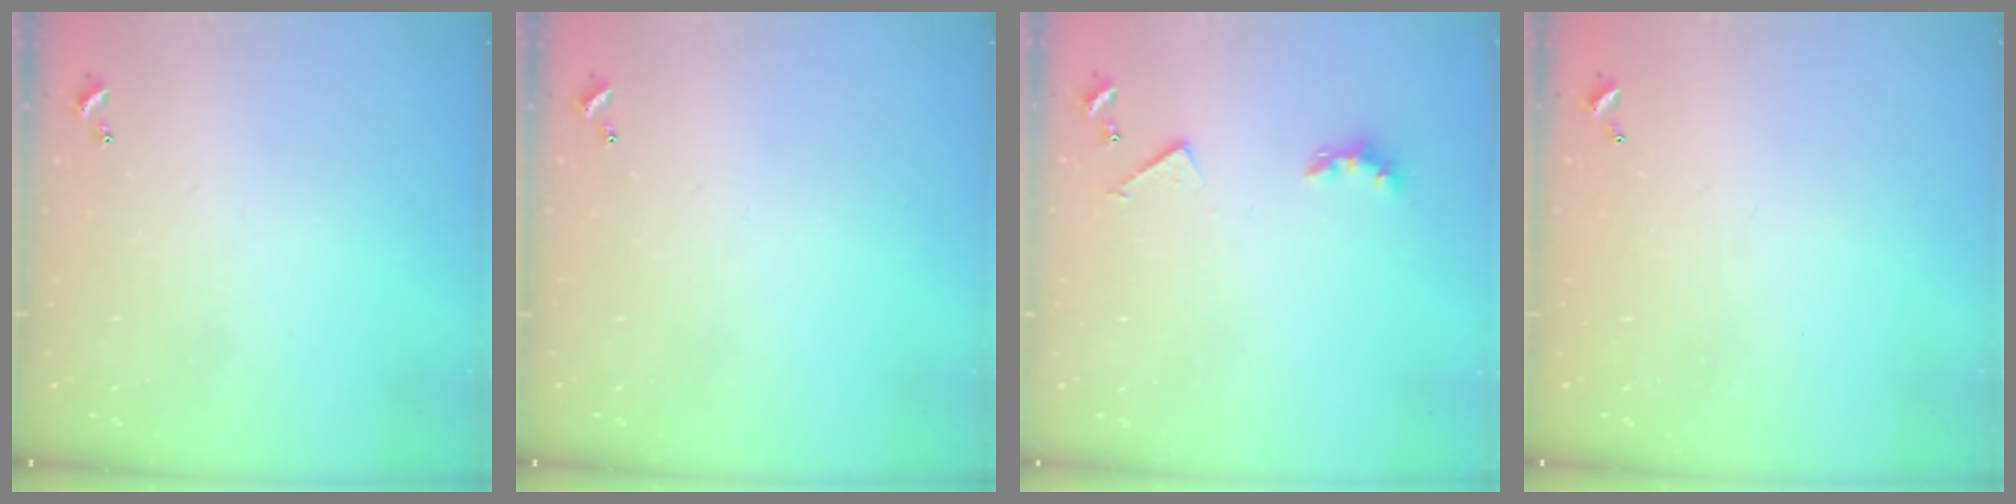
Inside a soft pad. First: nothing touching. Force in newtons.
{"total": 0.0}
{"total": 3.2, "press": 3.1, "slide": 0.5}
{"total": 2.7, "press": 2.7, "slide": 0.1}